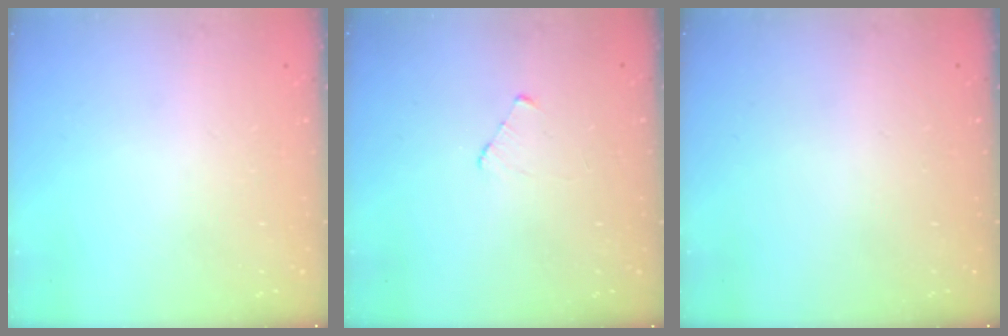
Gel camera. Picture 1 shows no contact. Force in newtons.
{"total": 3.0, "press": 2.9, "slide": 0.3}
{"total": 0.0}